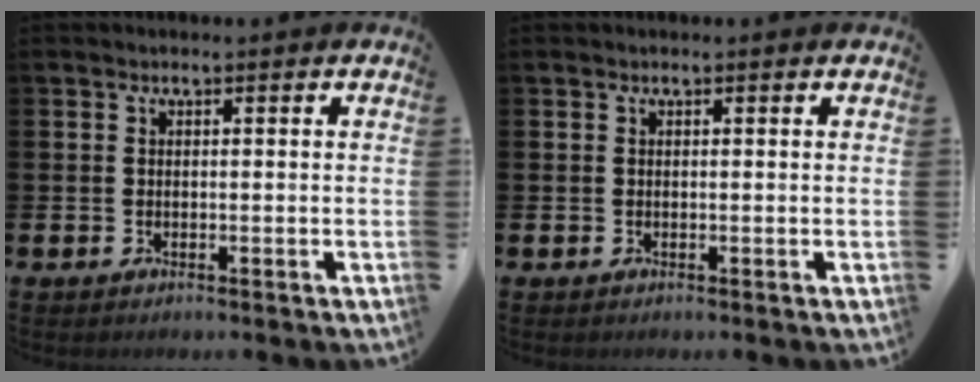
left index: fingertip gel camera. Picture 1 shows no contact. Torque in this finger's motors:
{"motor_torque": [1.02, -1.12, 0.28, 0.02]}